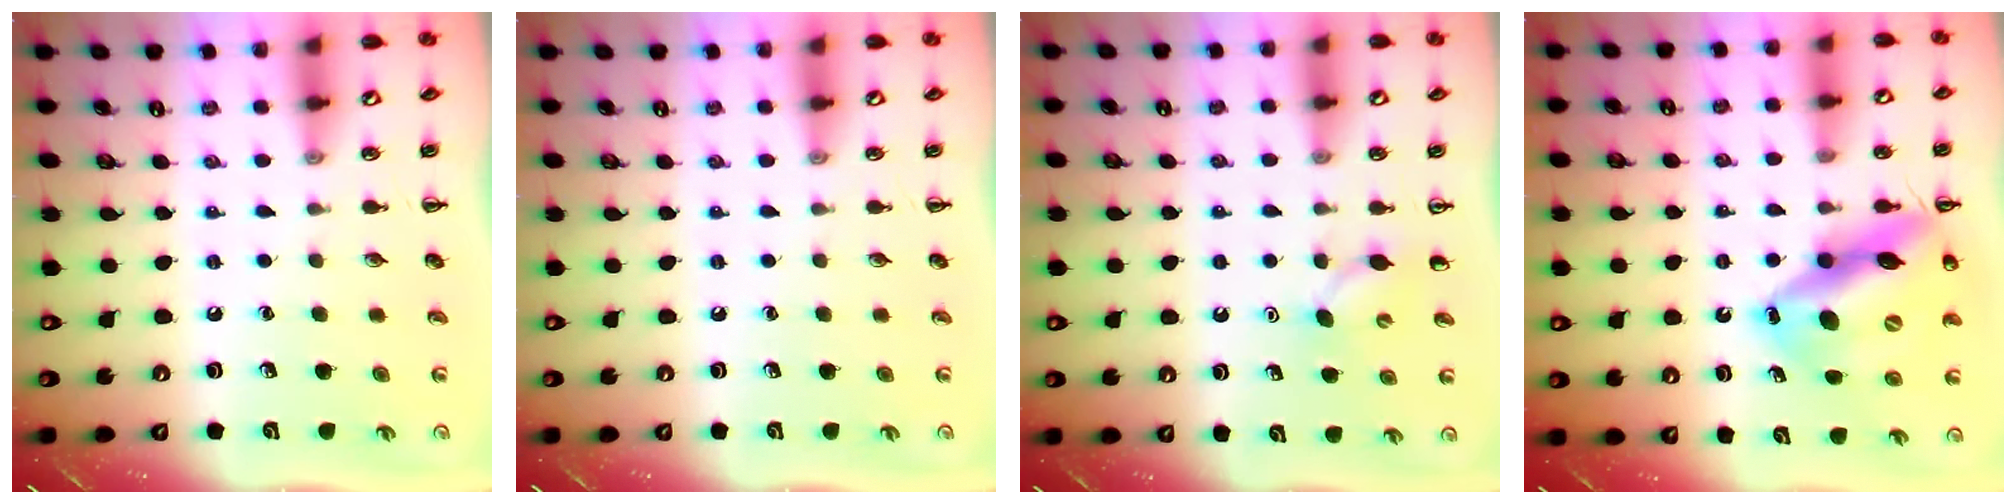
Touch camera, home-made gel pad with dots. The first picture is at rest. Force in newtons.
{"total": 0.0}
{"total": 4.0, "press": 3.8, "slide": 1.1}
{"total": 18.6, "press": 18.1, "slide": 4.4}